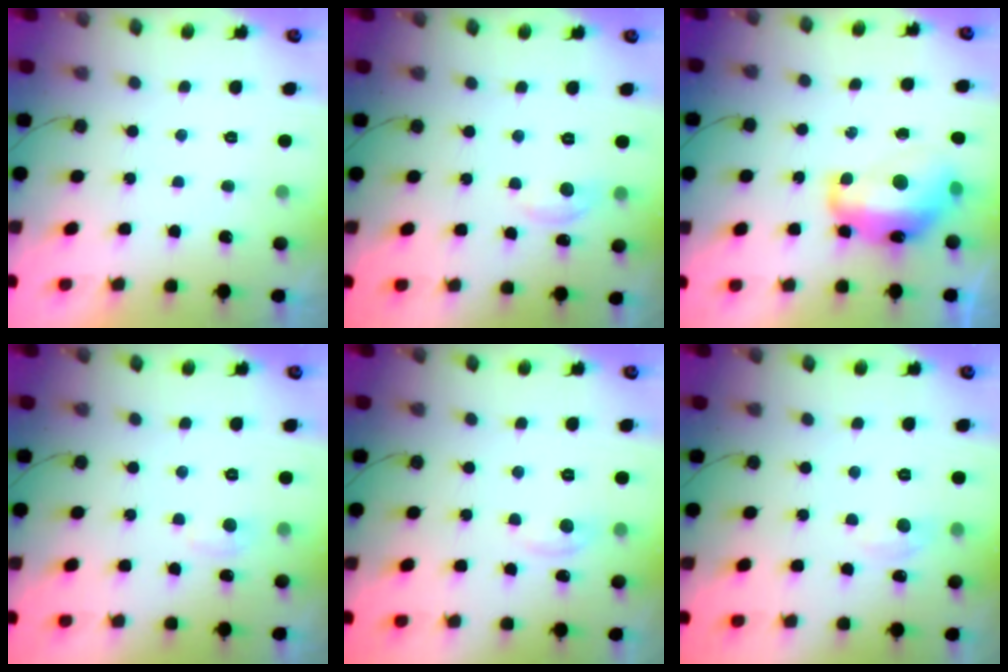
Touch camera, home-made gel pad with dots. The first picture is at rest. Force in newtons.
{"total": 7.7, "press": 7.6, "slide": 1.0}
{"total": 14.2, "press": 14.1, "slide": 1.4}
{"total": 4.3, "press": 4.3, "slide": 0.6}
{"total": 3.3, "press": 3.3, "slide": 0.4}
{"total": 4.8, "press": 4.7, "slide": 0.6}